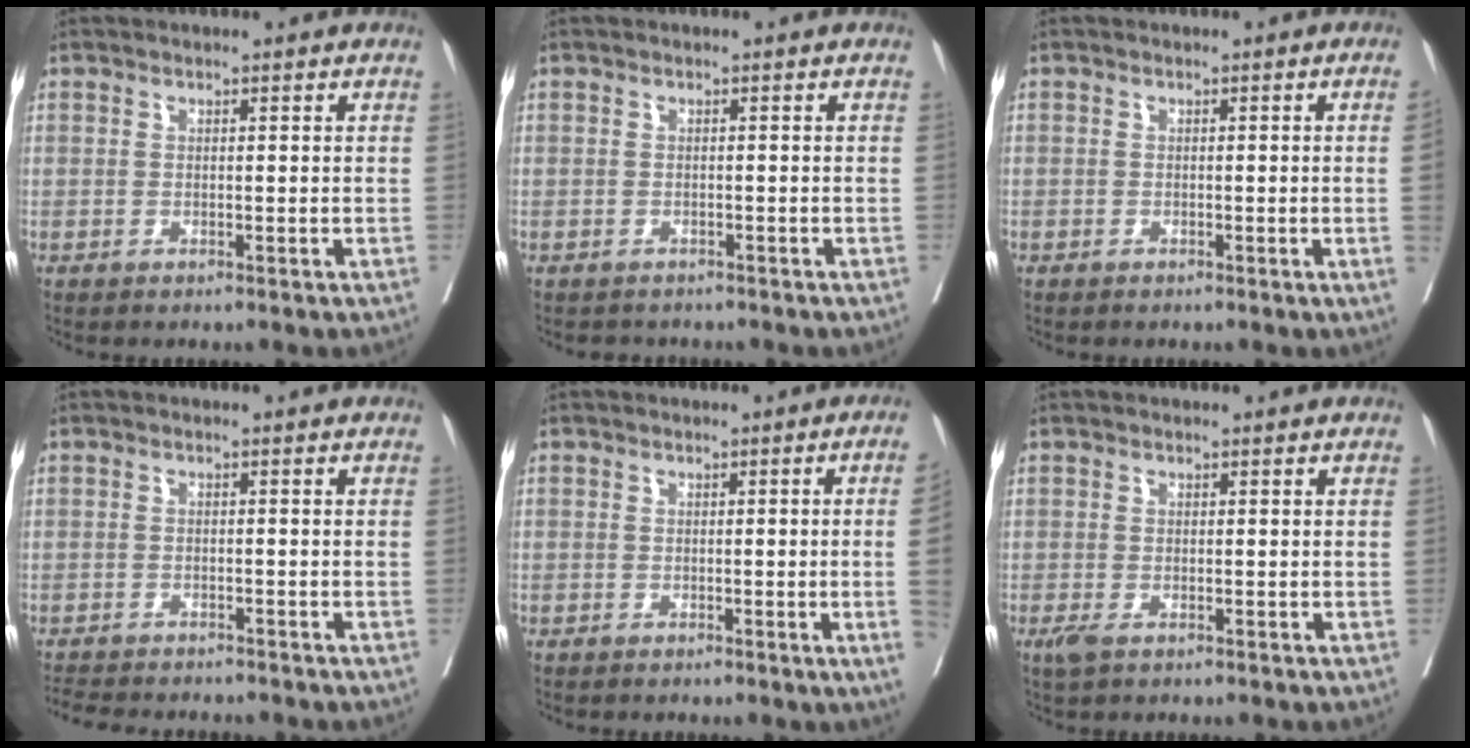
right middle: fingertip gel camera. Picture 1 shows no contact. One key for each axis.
{"total": 2.3, "fx": -2.1, "fy": 1.0, "fz": 0.1, "tx": -0.004, "ty": -0.003, "tz": -0.033}
{"total": 1.1, "fx": -0.2, "fy": -0.2, "fz": 1.0, "tx": -0.014, "ty": -0.001, "tz": -0.003}
{"total": 8.5, "fx": -7.8, "fy": 1.6, "fz": 2.9, "tx": -0.043, "ty": -0.009, "tz": -0.113}
{"total": 3.9, "fx": -0.6, "fy": -1.2, "fz": 3.7, "tx": -0.036, "ty": -0.006, "tz": -0.008}
{"total": 1.7, "fx": -0.9, "fy": 0.7, "fz": 1.2, "tx": -0.028, "ty": -0.005, "tz": -0.014}